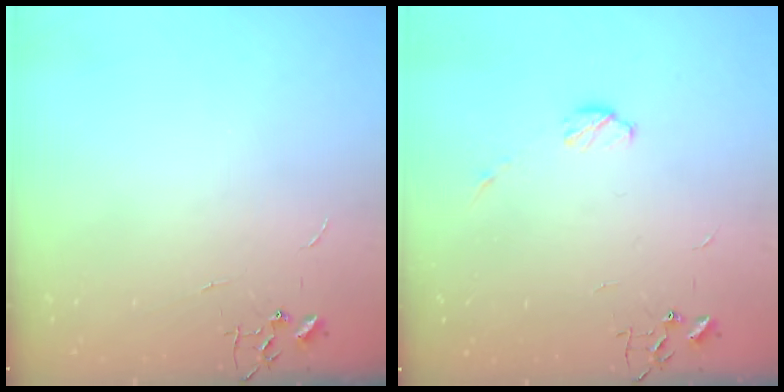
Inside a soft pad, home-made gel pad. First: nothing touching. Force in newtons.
{"total": 4.3, "press": 4.3, "slide": 0.7}